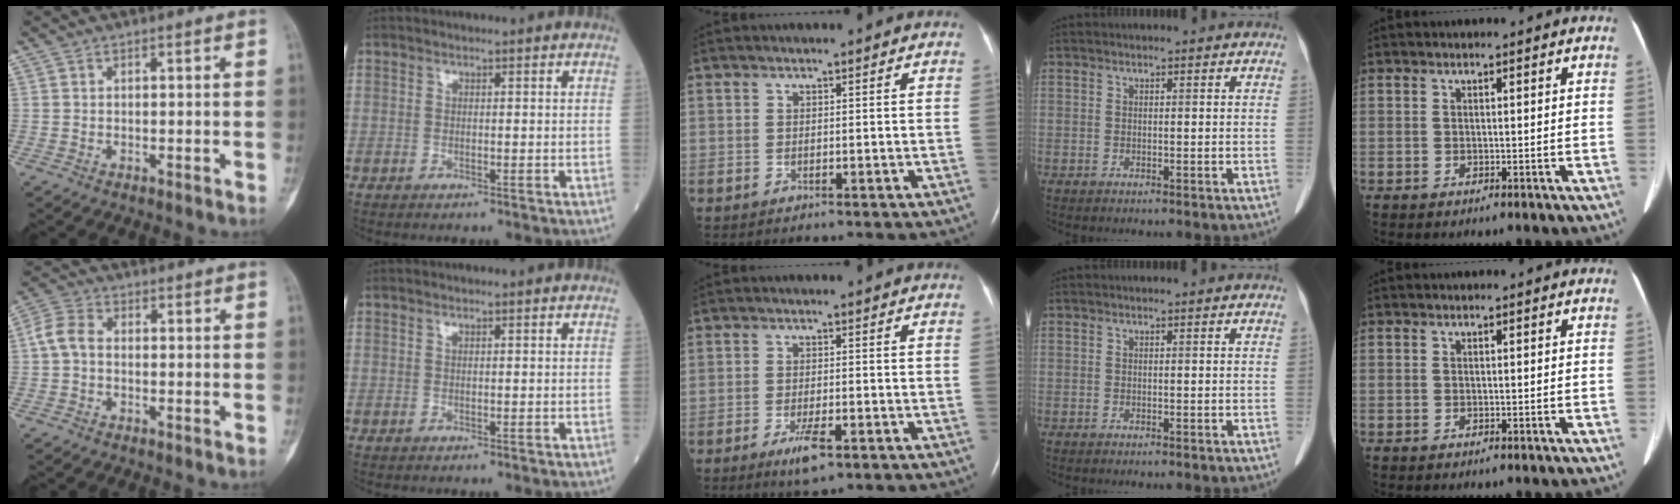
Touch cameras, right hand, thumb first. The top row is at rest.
{"thumb": {"total": 4.9, "force": [-0.3, 3.3, 3.6], "torque": [-0.073, 0.013, -0.015]}, "middle": {"total": 3.8, "force": [-2.1, 0.8, 3.1], "torque": [-0.060, -0.005, -0.035]}}